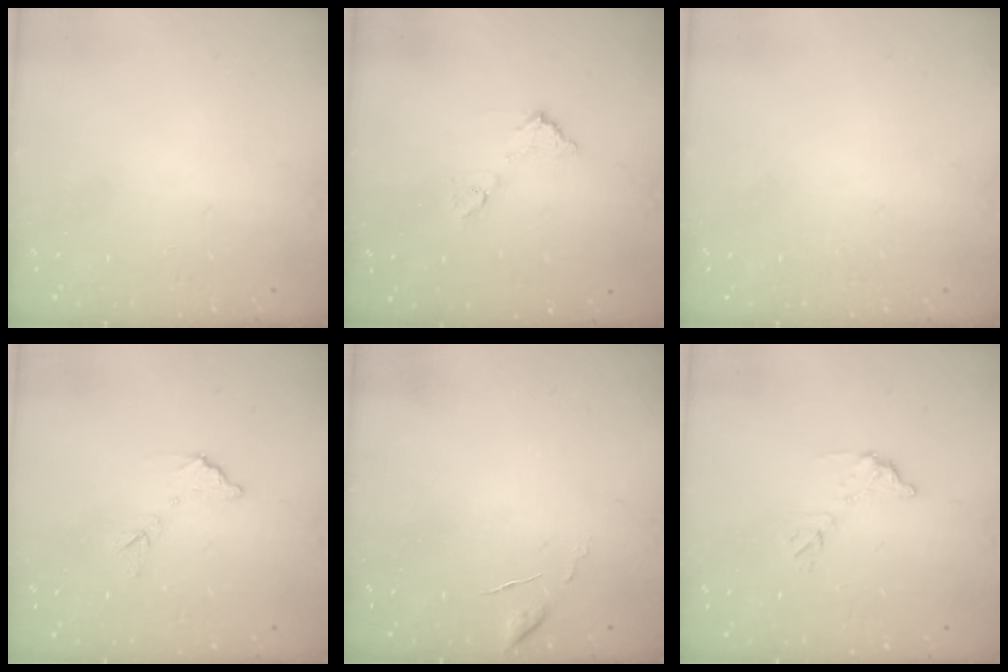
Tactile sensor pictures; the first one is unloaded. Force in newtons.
{"total": 6.3, "press": 6.3, "slide": 0.3}
{"total": 0.0}
{"total": 7.5, "press": 7.5, "slide": 0.4}
{"total": 6.4, "press": 6.4, "slide": 0.5}
{"total": 7.6, "press": 7.6, "slide": 0.4}